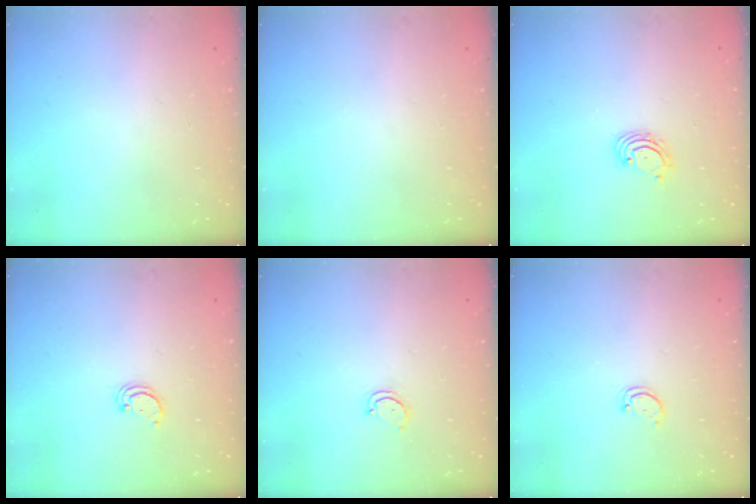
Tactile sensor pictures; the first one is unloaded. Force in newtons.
{"total": 0.0}
{"total": 1.8, "press": 1.7, "slide": 0.7}
{"total": 2.2, "press": 2.2, "slide": 0.1}
{"total": 2.7, "press": 2.7, "slide": 0.3}
{"total": 2.6, "press": 2.5, "slide": 0.4}